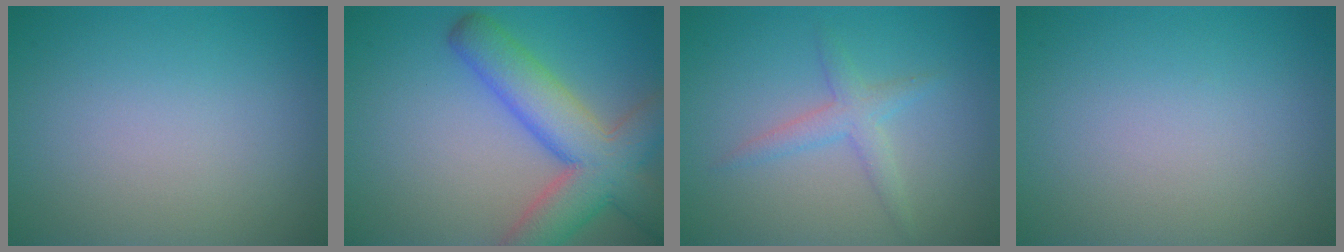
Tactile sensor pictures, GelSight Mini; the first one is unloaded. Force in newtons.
{"total": 8.4, "press": 8.4, "slide": 0.4}
{"total": 2.2, "press": 2.2, "slide": 0.1}
{"total": 0.0}